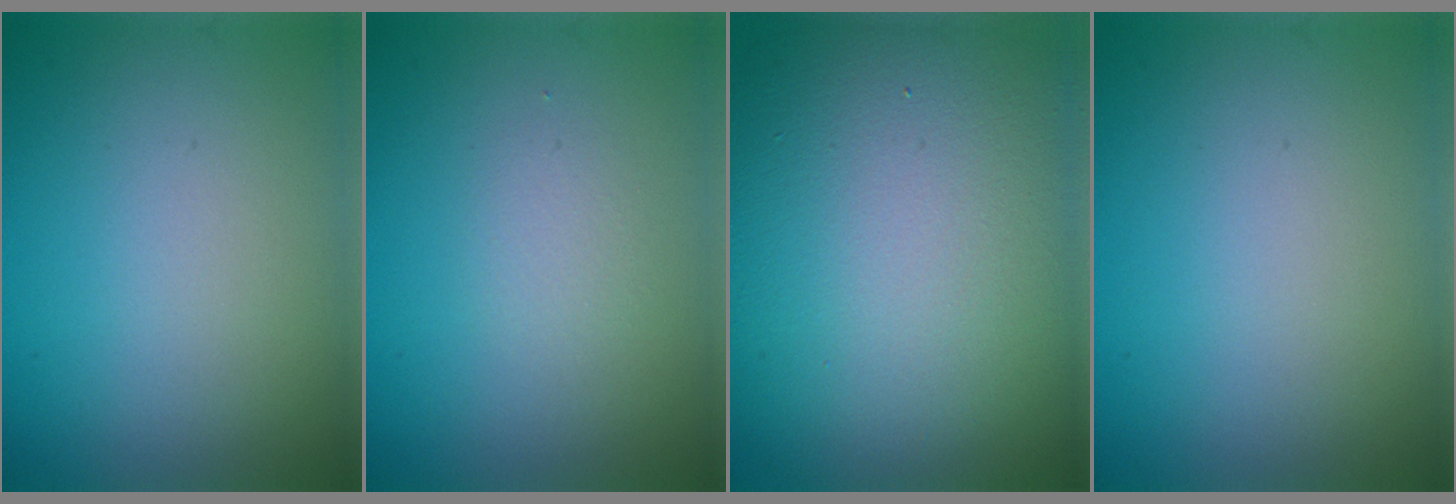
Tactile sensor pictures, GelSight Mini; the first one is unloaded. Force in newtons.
{"total": 1.1, "press": 1.1, "slide": 0.0}
{"total": 18.0, "press": 17.9, "slide": 1.2}
{"total": 0.0}